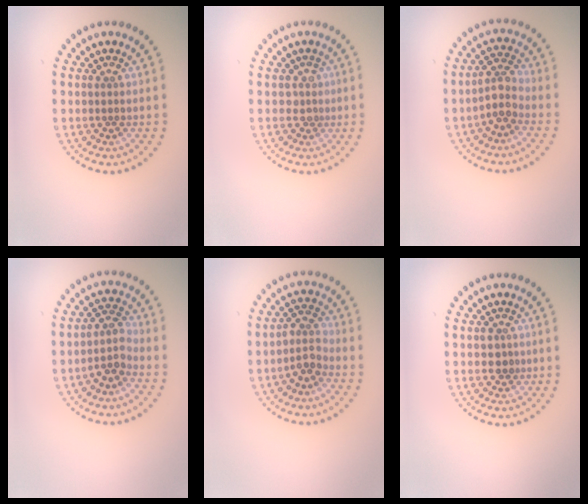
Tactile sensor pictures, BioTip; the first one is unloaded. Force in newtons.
{"total": 1.3, "press": 1.0, "slide": 0.9}
{"total": 2.5, "press": 2.1, "slide": 1.3}
{"total": 2.4, "press": 2.0, "slide": 1.4}
{"total": 2.3, "press": 1.9, "slide": 1.3}
{"total": 1.5, "press": 1.4, "slide": 0.5}